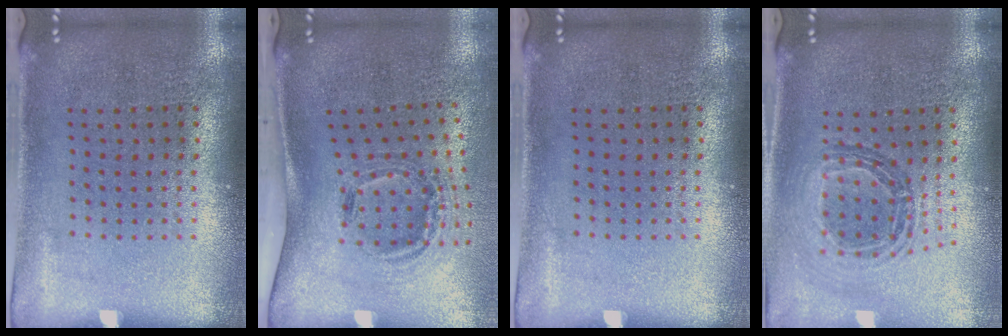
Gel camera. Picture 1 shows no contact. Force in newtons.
{"total": 1.5, "press": 1.1, "slide": 1.0}
{"total": 0.0}
{"total": 0.8, "press": 0.8, "slide": 0.0}